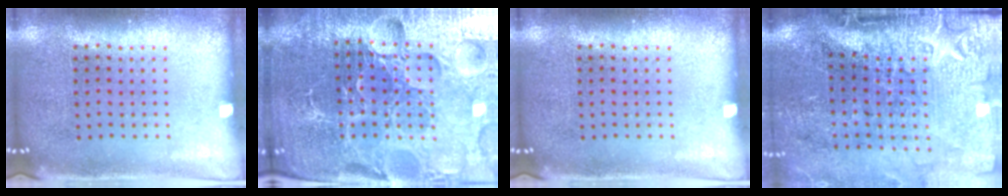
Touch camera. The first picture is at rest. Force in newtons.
{"total": 5.6, "press": 5.2, "slide": 2.1}
{"total": 0.0}
{"total": 4.5, "press": 3.8, "slide": 2.6}